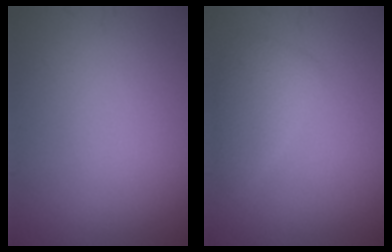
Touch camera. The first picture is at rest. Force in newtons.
{"total": 2.8, "press": 2.8, "slide": 0.2}